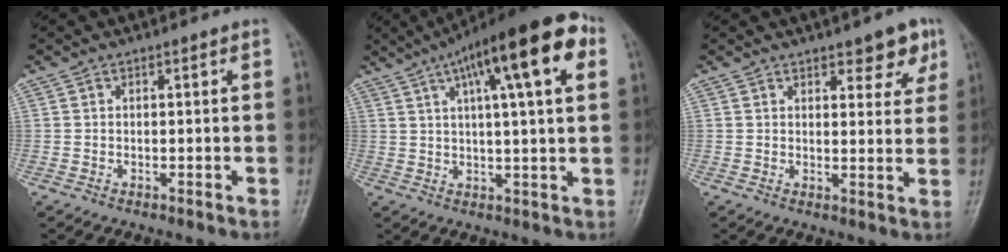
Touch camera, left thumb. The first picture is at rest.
{"total": 18.8, "force": [7.8, 4.3, 16.5], "torque": [-0.241, 0.019, 0.111]}
{"total": 6.2, "force": [3.8, 2.7, 4.1], "torque": [-0.022, -0.019, 0.045]}